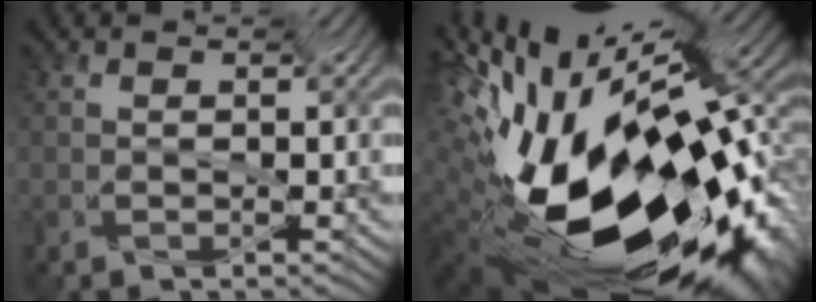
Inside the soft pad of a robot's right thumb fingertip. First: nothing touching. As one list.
[{"total": 16.8, "force": [-5.1, 7.5, 14.1], "torque": [-0.233, -0.032, -0.081]}]